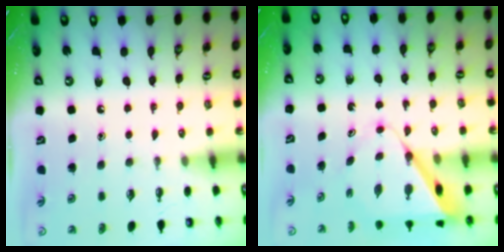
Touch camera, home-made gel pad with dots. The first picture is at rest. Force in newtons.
{"total": 8.9, "press": 8.9, "slide": 0.5}